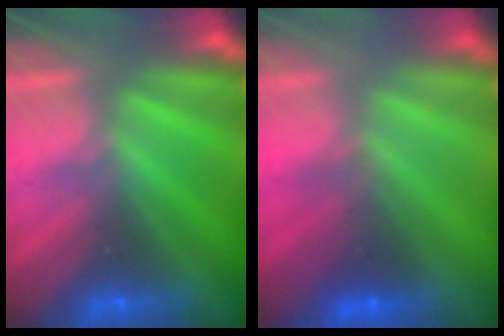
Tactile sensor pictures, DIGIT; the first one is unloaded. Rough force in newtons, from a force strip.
{"total": 1.8}